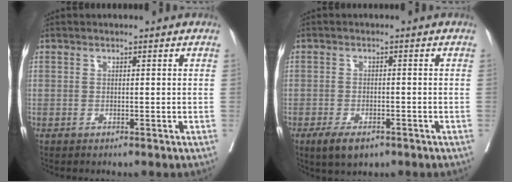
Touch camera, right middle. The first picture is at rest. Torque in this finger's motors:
{"motor_torque": [0.52, -0.35, 0.05, 0.01]}